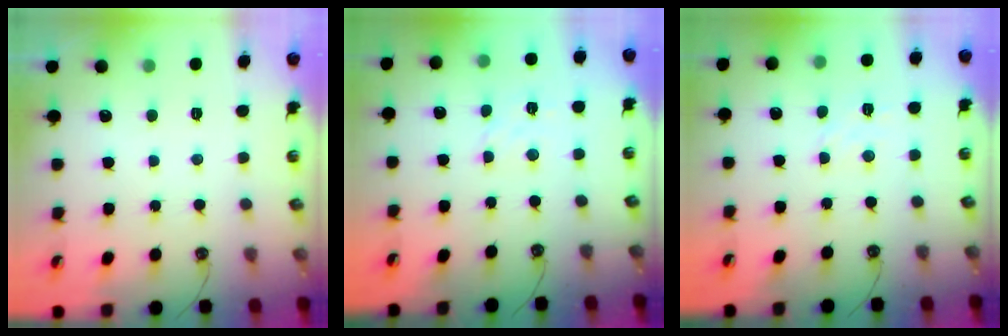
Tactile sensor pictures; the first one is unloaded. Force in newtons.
{"total": 2.9, "press": 2.8, "slide": 0.5}
{"total": 6.0, "press": 6.0, "slide": 0.6}